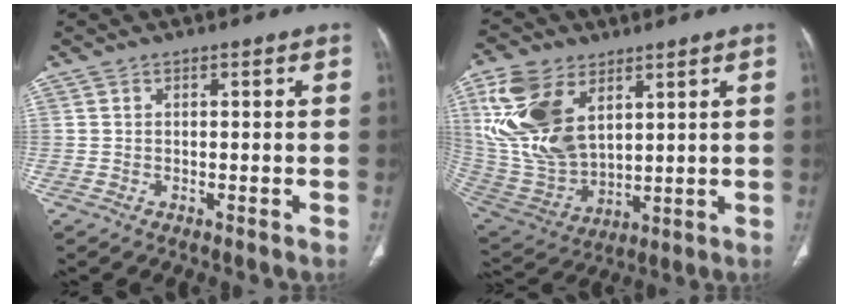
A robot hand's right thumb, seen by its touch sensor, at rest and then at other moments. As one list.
[{"total": 18.9, "force": [7.2, 11.4, 13.2], "torque": [-0.258, -0.028, 0.155]}]